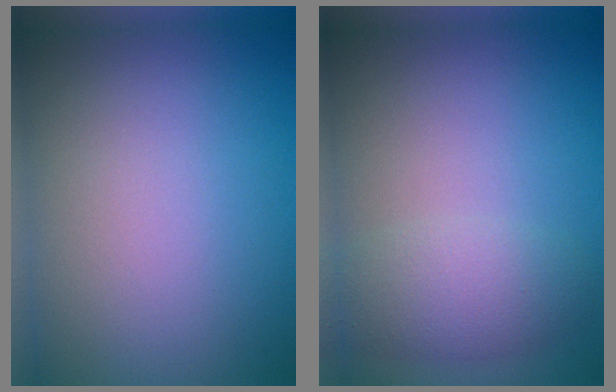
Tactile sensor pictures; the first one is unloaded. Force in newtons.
{"total": 3.2, "press": 3.2, "slide": 0.1}